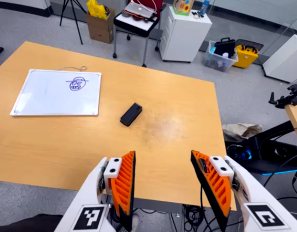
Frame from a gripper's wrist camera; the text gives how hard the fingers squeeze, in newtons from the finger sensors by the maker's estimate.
{"total": 0.0}